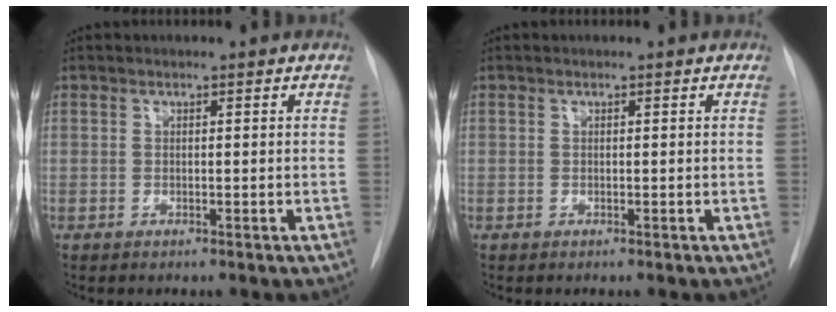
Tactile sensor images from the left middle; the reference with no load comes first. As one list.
[{"total": 0.0}]